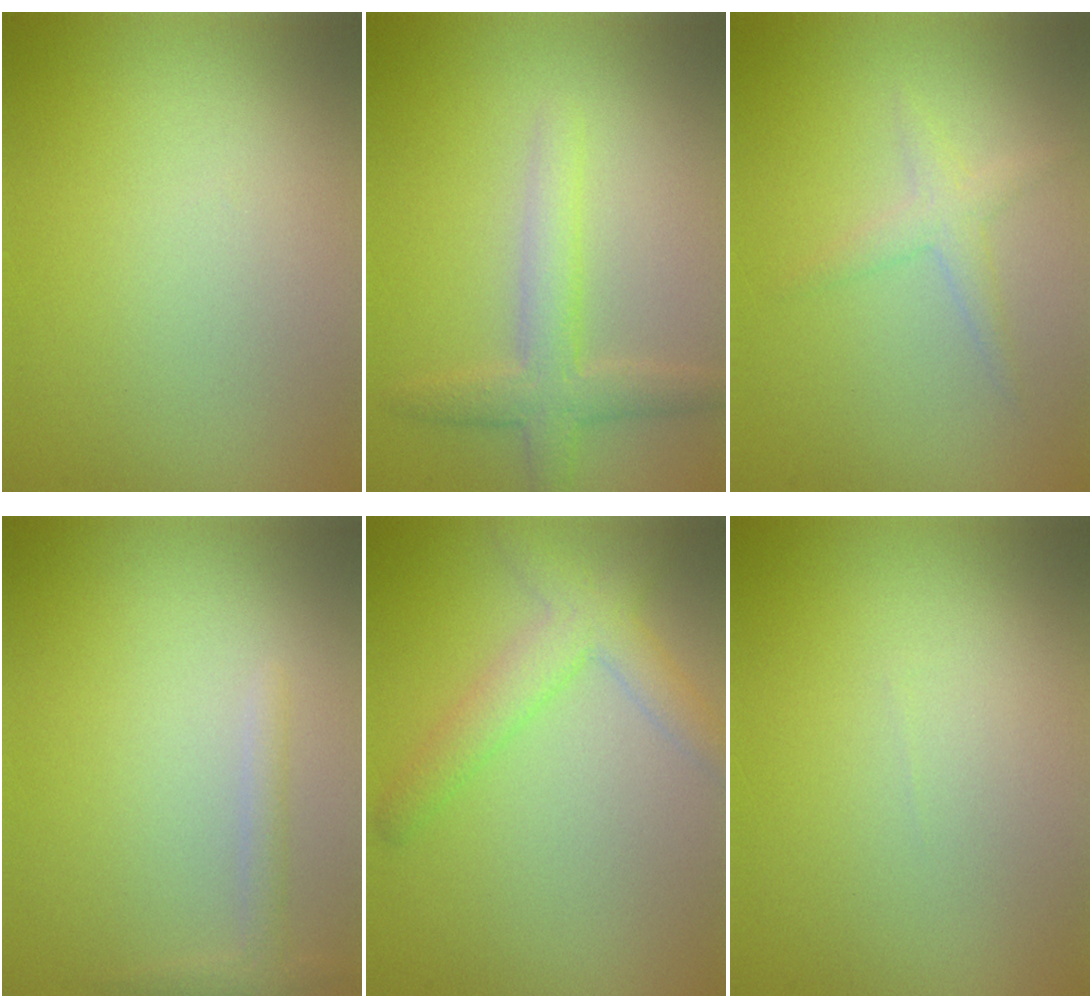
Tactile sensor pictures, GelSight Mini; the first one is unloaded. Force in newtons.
{"total": 3.1, "press": 3.1, "slide": 0.1}
{"total": 1.6, "press": 1.6, "slide": 0.1}
{"total": 1.3, "press": 1.3, "slide": 0.1}
{"total": 3.6, "press": 3.6, "slide": 0.2}
{"total": 0.0}